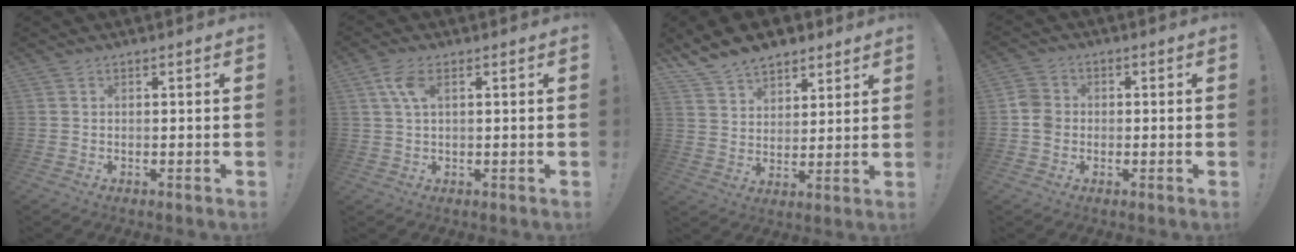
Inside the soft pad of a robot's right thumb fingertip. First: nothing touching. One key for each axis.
{"total": 5.3, "fx": 1.9, "fy": 2.4, "fz": 4.4, "tx": -0.079, "ty": 0.002, "tz": 0.034}
{"total": 10.7, "fx": 8.6, "fy": 5.7, "fz": 2.8, "tx": -0.062, "ty": -0.056, "tz": 0.170}
{"total": 5.1, "fx": -0.9, "fy": 4.5, "fz": 2.2, "tx": -0.034, "ty": 0.015, "tz": -0.016}